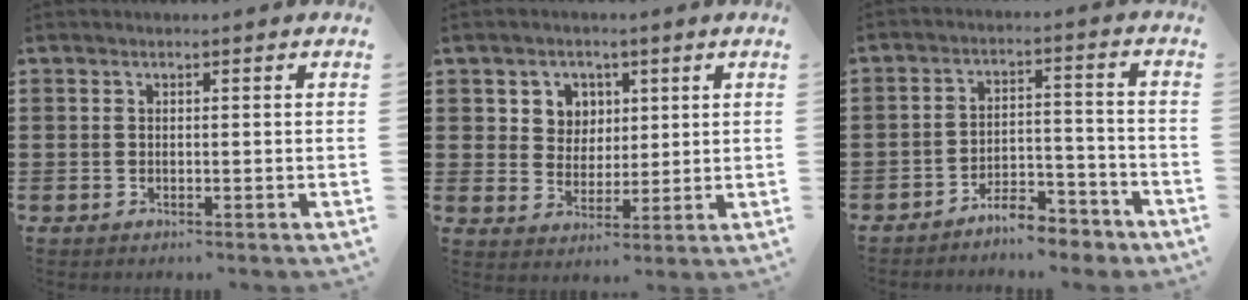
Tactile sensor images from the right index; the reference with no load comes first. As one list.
[{"total": 4.5, "force": [1.8, 4.1, 0.6], "torque": [-0.026, 0.012, 0.029]}, {"total": 6.3, "force": [-5.9, 1.2, 1.7], "torque": [-0.023, 0.018, -0.113]}]